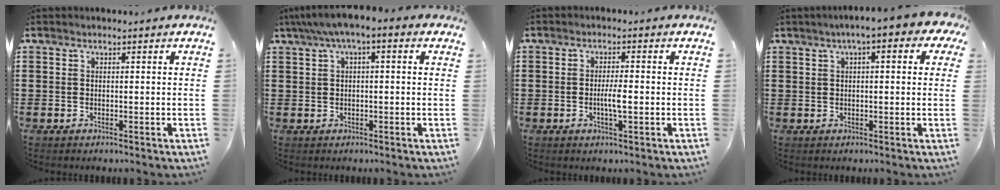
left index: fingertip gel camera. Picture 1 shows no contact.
{"total": 3.0, "force": [-0.1, 0.9, 2.8], "torque": [-0.058, 0.005, -0.008]}
{"total": 3.0, "force": [-0.6, 0.5, 2.9], "torque": [-0.052, 0.001, -0.012]}
{"total": 3.7, "force": [1.3, 0.6, 3.4], "torque": [-0.066, 0.007, 0.019]}